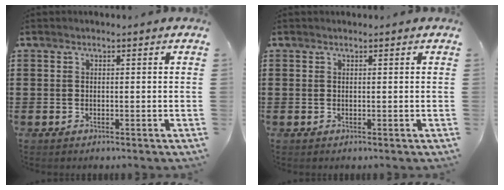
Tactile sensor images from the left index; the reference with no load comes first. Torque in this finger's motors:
{"motor_torque": [-0.96, 1.18, 0.00, 0.00]}